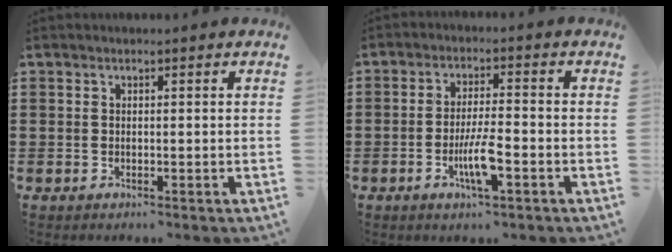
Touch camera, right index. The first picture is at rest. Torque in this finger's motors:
{"motor_torque": [0.32, 0.00, 0.43, 0.11]}